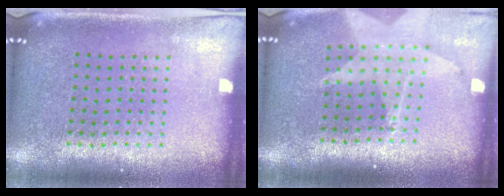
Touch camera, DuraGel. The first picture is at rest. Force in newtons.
{"total": 1.8, "press": 1.5, "slide": 1.0}